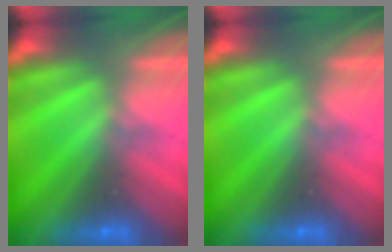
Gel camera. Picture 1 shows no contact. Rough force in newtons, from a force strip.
{"total": 0.0}